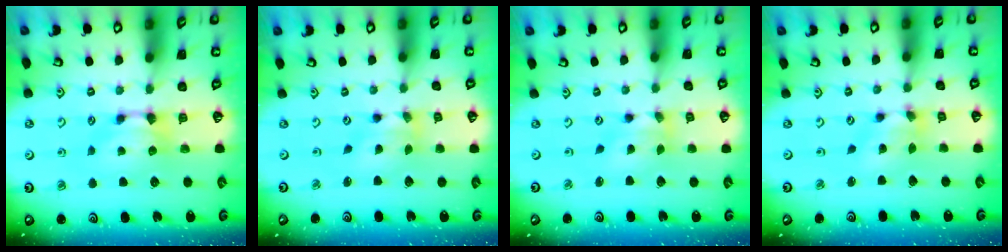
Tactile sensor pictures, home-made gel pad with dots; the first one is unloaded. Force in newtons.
{"total": 1.9, "press": 1.3, "slide": 1.3}
{"total": 1.9, "press": 1.3, "slide": 1.3}
{"total": 3.2, "press": 2.8, "slide": 1.6}